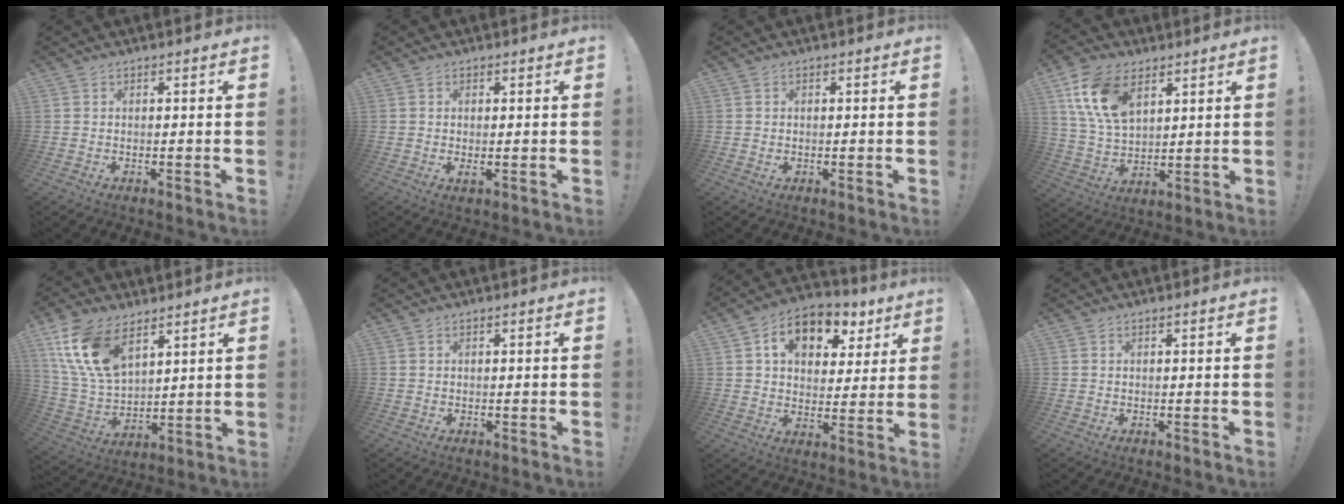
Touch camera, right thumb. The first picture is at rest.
{"total": 1.6, "force": [0.2, 0.2, 1.6], "torque": [-0.024, -0.004, 0.005]}
{"total": 0.0}
{"total": 15.5, "force": [7.4, 9.4, 9.9], "torque": [-0.190, -0.018, 0.140]}
{"total": 16.5, "force": [9.1, 9.4, 10.1], "torque": [-0.219, -0.043, 0.172]}
{"total": 0.0}
{"total": 12.2, "force": [6.3, 8.2, 6.6], "torque": [-0.097, -0.028, 0.115]}
{"total": 0.0}